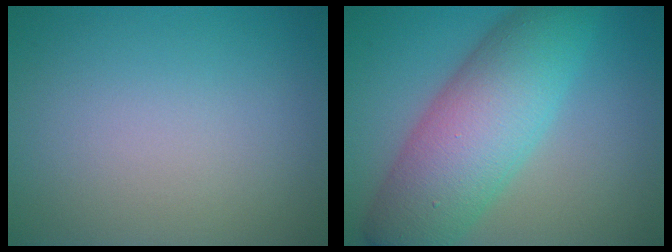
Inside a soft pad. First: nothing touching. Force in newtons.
{"total": 9.8, "press": 9.8, "slide": 0.3}